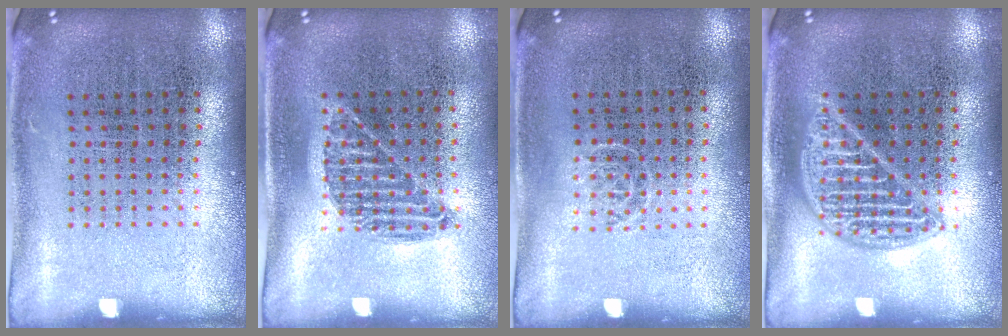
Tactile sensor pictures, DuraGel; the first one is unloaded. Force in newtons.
{"total": 0.9, "press": 0.8, "slide": 0.5}
{"total": 0.6, "press": 0.4, "slide": 0.5}
{"total": 2.1, "press": 2.1, "slide": 0.2}